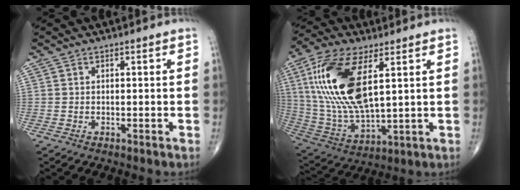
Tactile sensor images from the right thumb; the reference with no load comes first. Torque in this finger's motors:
{"motor_torque": [-0.06, 3.86, 1.97, 0.80, 0.56]}